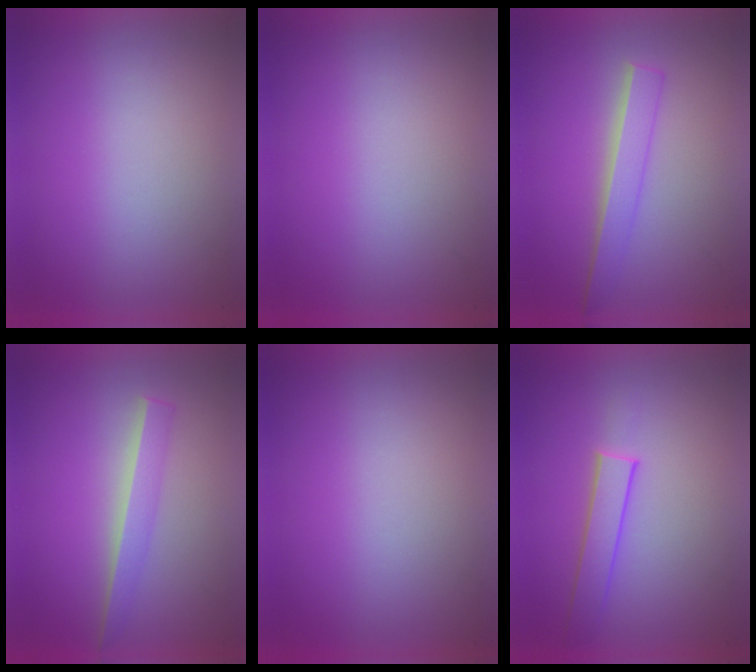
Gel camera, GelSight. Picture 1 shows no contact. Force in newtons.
{"total": 0.0}
{"total": 2.1}
{"total": 2.4}
{"total": 0.0}
{"total": 1.9}